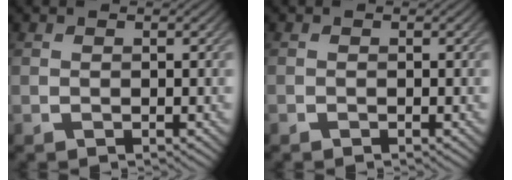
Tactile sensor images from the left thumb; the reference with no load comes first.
{"total": 0.0}